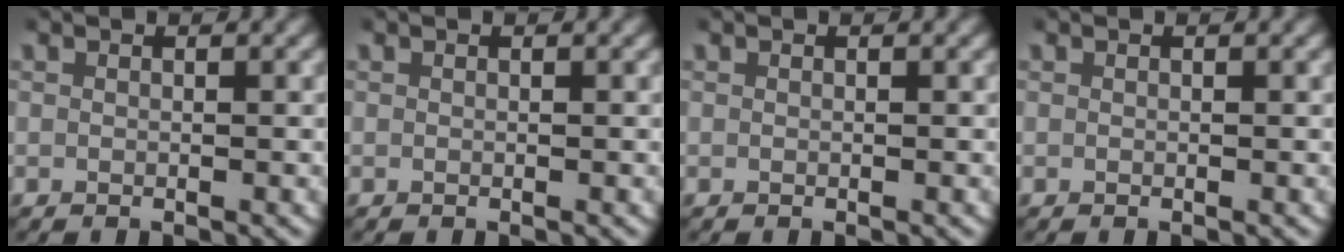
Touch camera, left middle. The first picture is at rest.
{"total": 0.0}
{"total": 0.0}
{"total": 0.0}